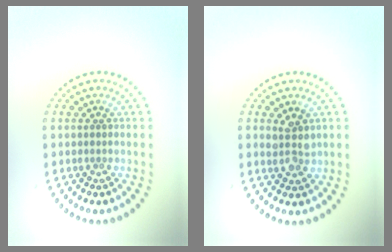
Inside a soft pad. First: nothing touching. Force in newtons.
{"total": 2.4, "press": 2.2, "slide": 0.9}